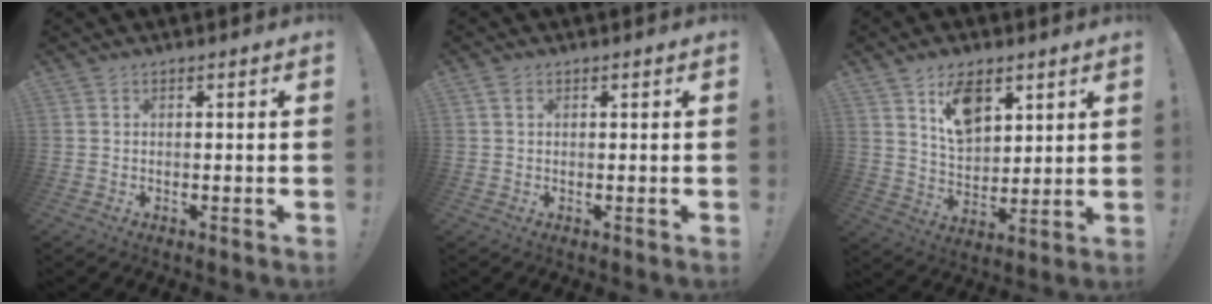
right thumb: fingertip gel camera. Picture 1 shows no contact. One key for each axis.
{"total": 1.5, "fx": 0.7, "fy": 1.0, "fz": 0.9, "tx": -0.017, "ty": 0.002, "tz": 0.013}
{"total": 11.2, "fx": 6.6, "fy": 6.8, "fz": 6.1, "tx": -0.100, "ty": -0.026, "tz": 0.127}